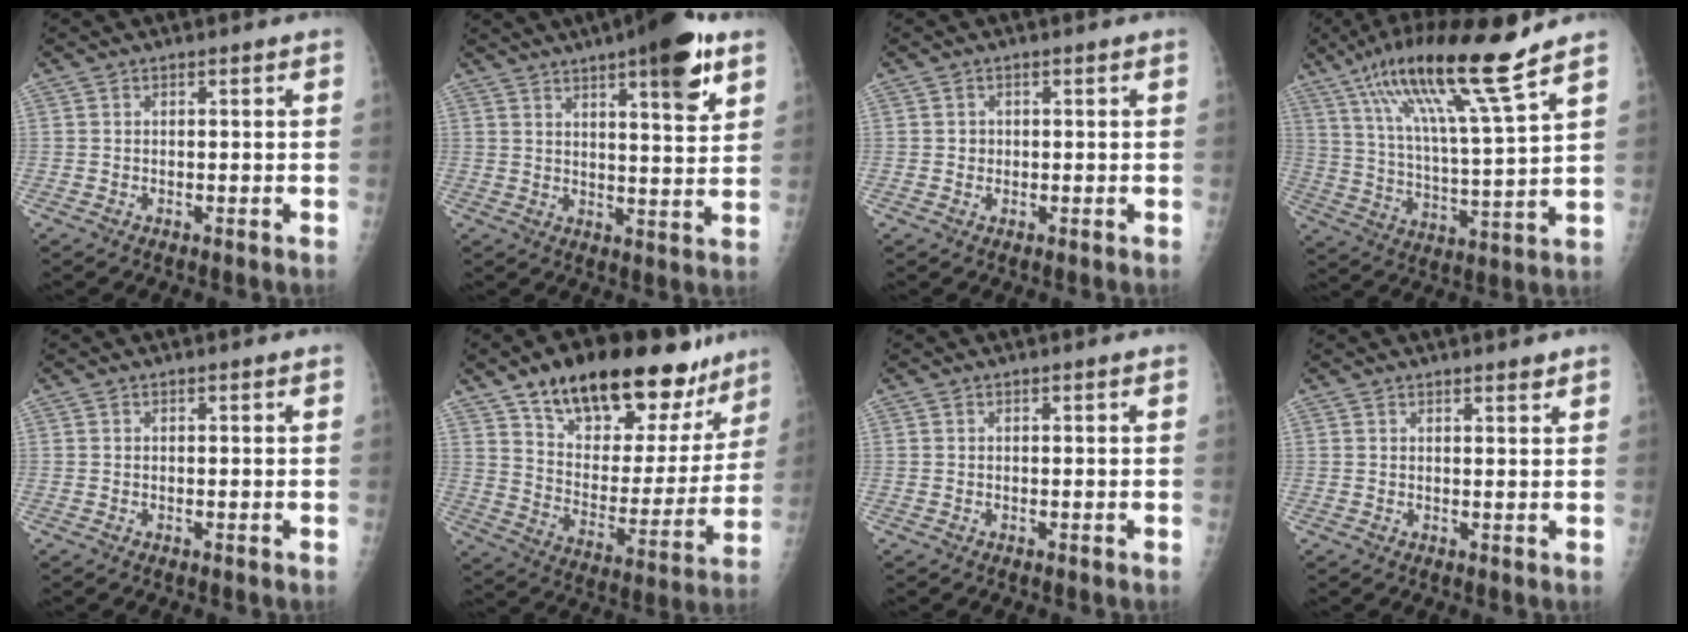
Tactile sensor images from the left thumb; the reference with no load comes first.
{"total": 13.8, "force": [7.9, 3.3, 10.8], "torque": [-0.135, -0.032, 0.108]}
{"total": 1.3, "force": [0.1, 1.3, 0.3], "torque": [0.002, 0.003, 0.001]}
{"total": 18.1, "force": [12.3, 1.0, 13.3], "torque": [-0.227, -0.052, 0.216]}
{"total": 0.0}
{"total": 27.4, "force": [18.8, 12.4, 15.6], "torque": [-0.189, -0.059, 0.292]}
{"total": 0.0}
{"total": 1.6, "force": [1.4, 0.4, 0.7], "torque": [-0.006, -0.010, 0.020]}